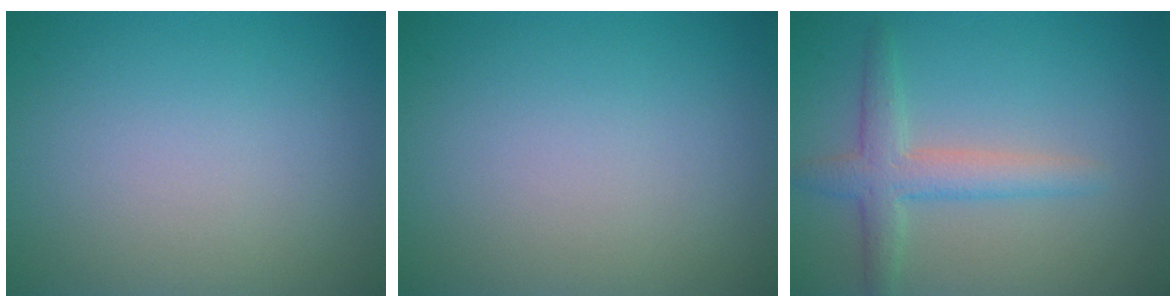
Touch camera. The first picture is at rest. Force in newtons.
{"total": 0.0}
{"total": 3.3, "press": 3.3, "slide": 0.0}